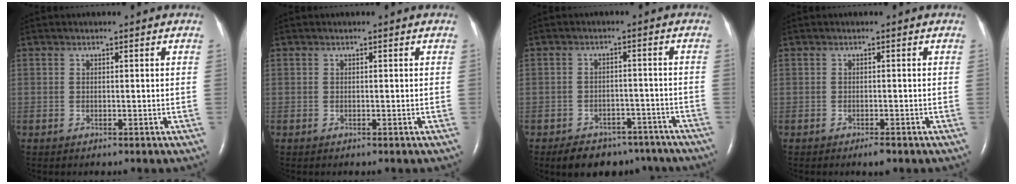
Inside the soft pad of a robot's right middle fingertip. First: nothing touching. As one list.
[{"total": 0.0}, {"total": 11.3, "force": [-8.9, 6.0, 3.5], "torque": [-0.046, 0.007, -0.105]}, {"total": 1.5, "force": [-1.1, 0.3, 1.0], "torque": [-0.018, -0.002, -0.014]}]